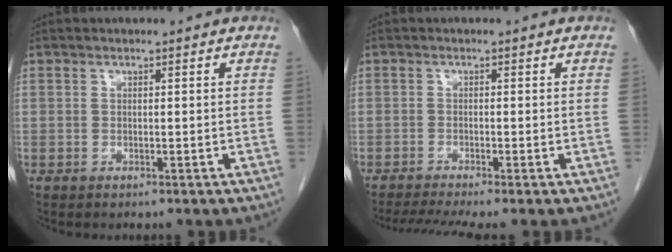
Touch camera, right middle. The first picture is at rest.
{"total": 5.1, "force": [-4.1, -0.5, 3.0], "torque": [-0.050, -0.011, -0.068]}